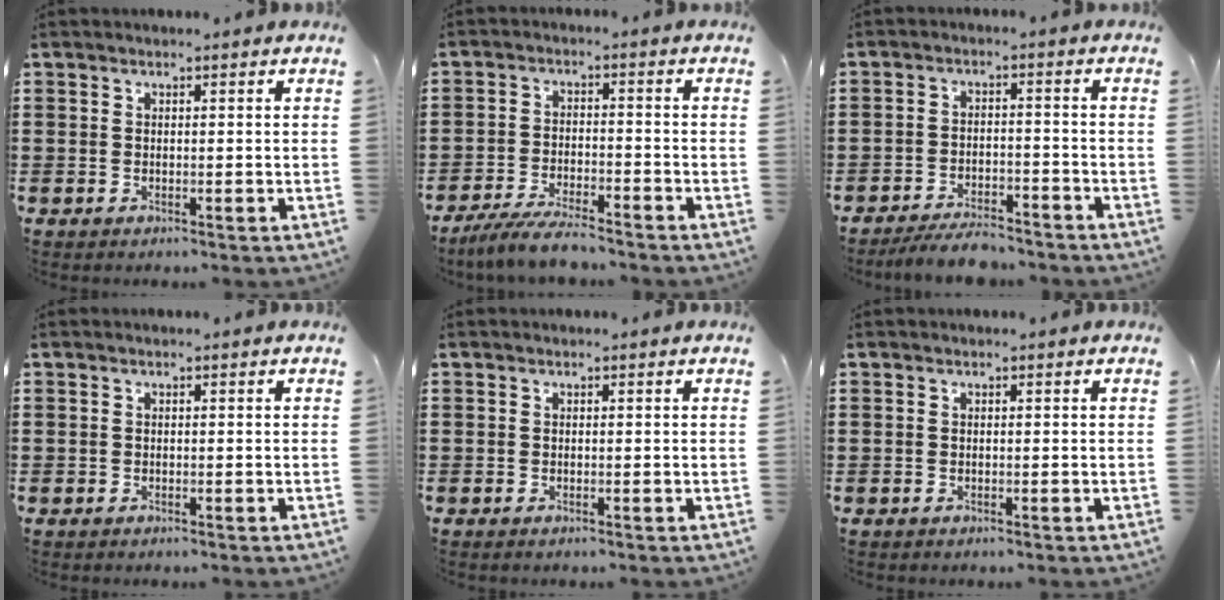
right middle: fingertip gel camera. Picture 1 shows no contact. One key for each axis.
{"total": 5.3, "fx": -4.9, "fy": 0.4, "fz": 2.0, "tx": -0.046, "ty": -0.008, "tz": -0.097}
{"total": 4.7, "fx": -4.4, "fy": 0.8, "fz": 1.5, "tx": -0.023, "ty": 0.004, "tz": -0.085}
{"total": 0.0}
{"total": 0.0}
{"total": 0.0}